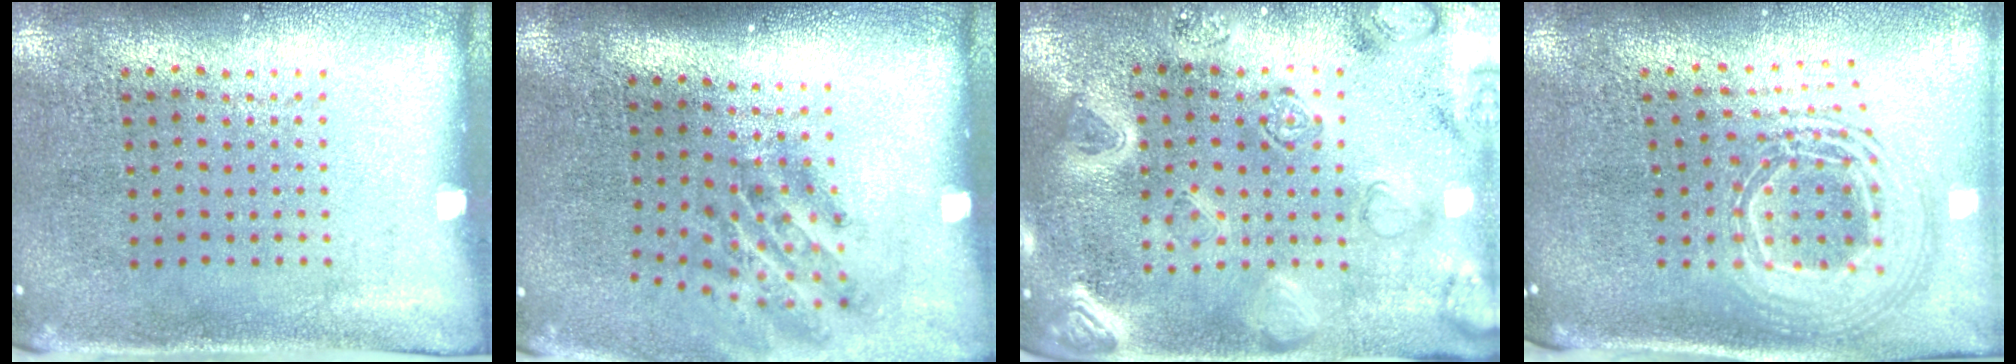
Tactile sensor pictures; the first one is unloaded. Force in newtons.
{"total": 1.9, "press": 1.2, "slide": 1.5}
{"total": 3.4, "press": 3.2, "slide": 1.2}
{"total": 2.6, "press": 1.9, "slide": 1.8}